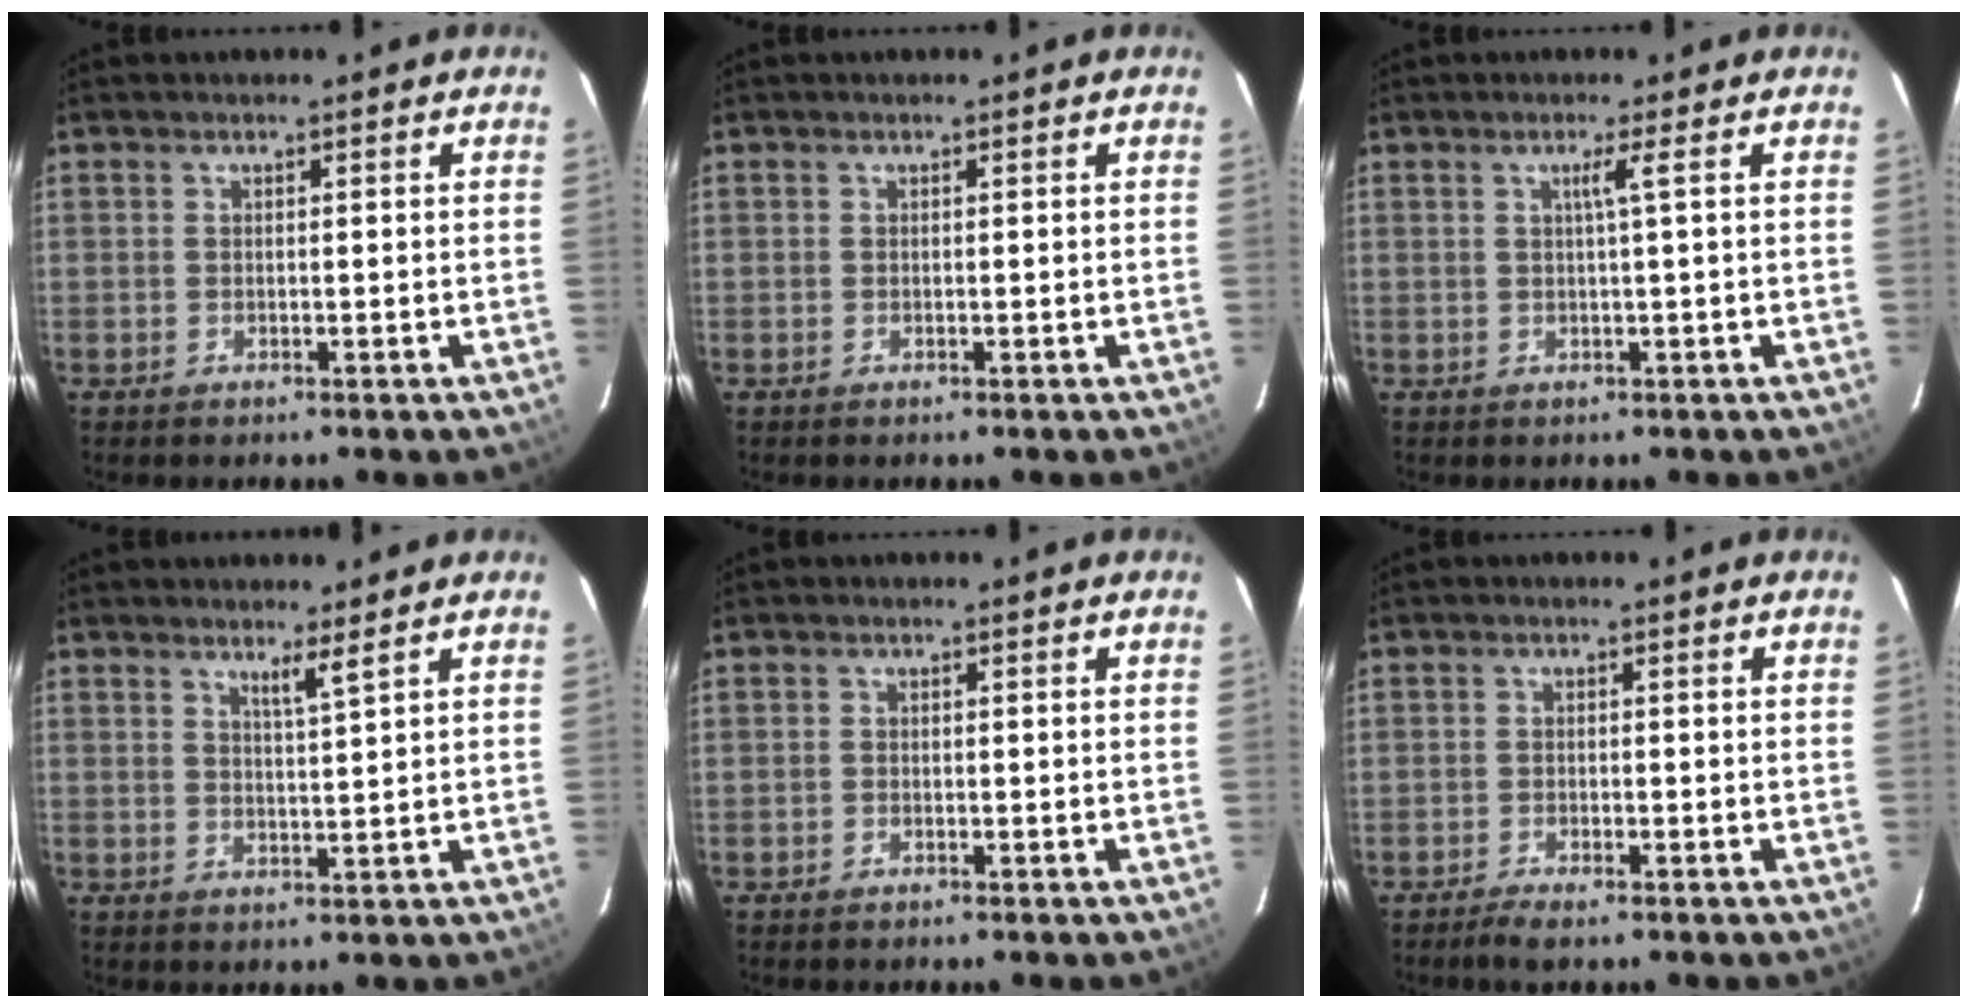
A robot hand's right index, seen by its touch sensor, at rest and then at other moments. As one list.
[{"total": 0.0}, {"total": 1.8, "force": [0.4, -0.9, 1.5], "torque": [-0.019, -0.010, 0.008]}, {"total": 2.6, "force": [1.9, -0.6, 1.7], "torque": [-0.032, -0.010, 0.031]}, {"total": 0.6, "force": [-0.5, 0.3, -0.1], "torque": [0.000, 0.001, -0.011]}, {"total": 2.5, "force": [-2.1, 0.4, 1.4], "torque": [-0.040, -0.006, -0.039]}]